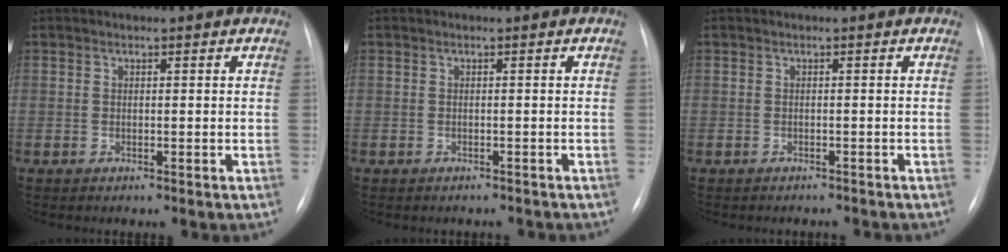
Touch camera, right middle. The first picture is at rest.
{"total": 2.4, "force": [-2.2, 0.9, 0.4], "torque": [-0.008, -0.003, -0.025]}
{"total": 3.2, "force": [-3.0, 1.1, 0.6], "torque": [-0.009, -0.004, -0.033]}